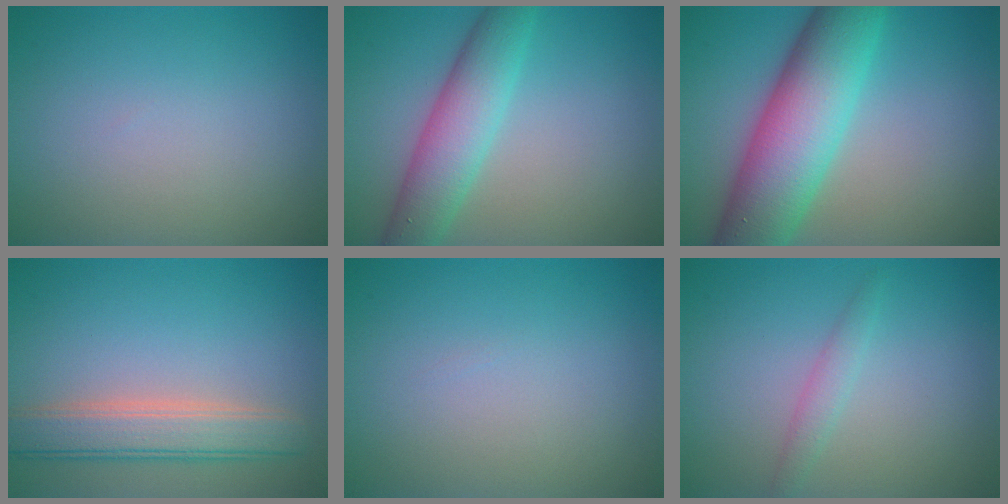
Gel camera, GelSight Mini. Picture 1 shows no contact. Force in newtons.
{"total": 5.5, "press": 5.5, "slide": 0.1}
{"total": 10.6, "press": 10.5, "slide": 0.5}
{"total": 4.7, "press": 4.7, "slide": 0.5}
{"total": 0.0}
{"total": 1.4, "press": 1.4, "slide": 0.1}